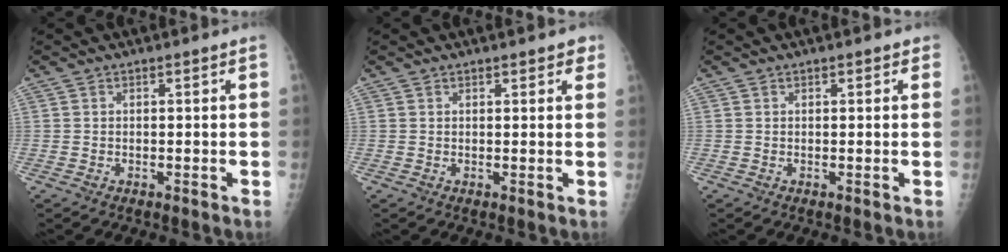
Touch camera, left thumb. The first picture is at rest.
{"total": 2.6, "force": [1.8, 1.1, 1.5], "torque": [-0.001, -0.005, 0.018]}
{"total": 1.0, "force": [0.6, 0.6, 0.6], "torque": [0.000, 0.000, 0.003]}